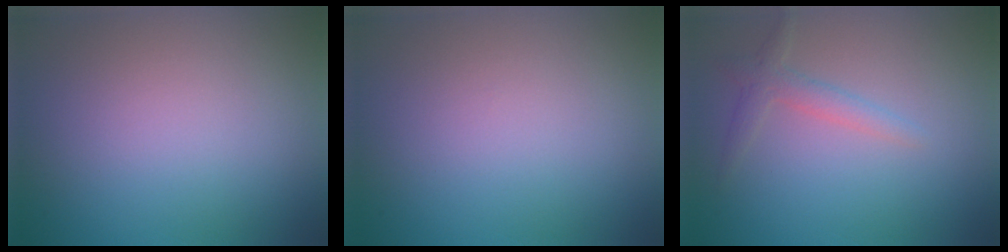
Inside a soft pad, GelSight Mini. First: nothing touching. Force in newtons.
{"total": 0.0}
{"total": 1.9, "press": 1.9, "slide": 0.1}